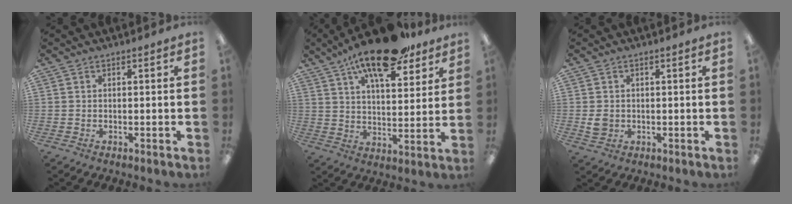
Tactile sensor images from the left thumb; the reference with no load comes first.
{"total": 17.0, "force": [12.1, 6.0, 10.2], "torque": [-0.164, -0.059, 0.202]}
{"total": 2.9, "force": [0.3, 2.4, 1.6], "torque": [-0.016, -0.001, 0.002]}